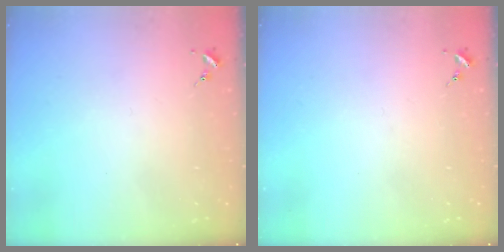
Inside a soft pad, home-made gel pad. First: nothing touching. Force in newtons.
{"total": 0.0}